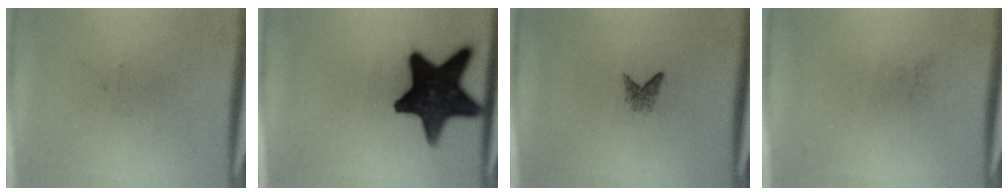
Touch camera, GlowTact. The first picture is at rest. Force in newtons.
{"total": 17.9}
{"total": 1.3}
{"total": 0.0}